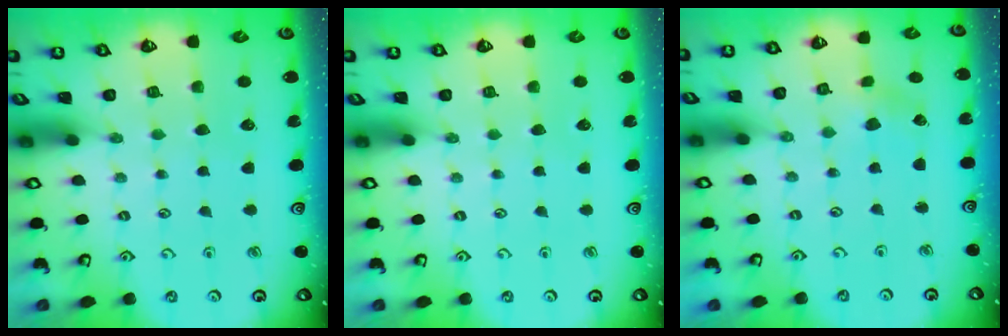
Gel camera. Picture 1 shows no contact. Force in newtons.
{"total": 0.0}
{"total": 2.0, "press": 1.9, "slide": 0.6}